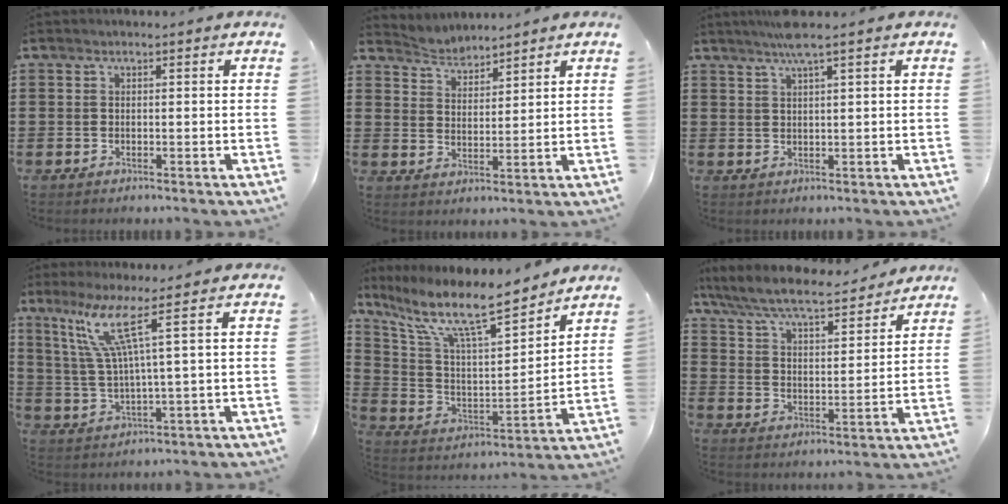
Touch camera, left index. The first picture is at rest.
{"total": 3.4, "force": [3.3, 0.5, -0.6], "torque": [-0.004, -0.013, 0.059]}
{"total": 3.4, "force": [2.4, -0.2, 2.5], "torque": [-0.054, 0.002, 0.042]}
{"total": 9.1, "force": [4.2, -0.3, 8.0], "torque": [-0.182, -0.013, 0.066]}
{"total": 12.5, "force": [9.6, 2.2, 7.6], "torque": [-0.177, -0.058, 0.160]}
{"total": 7.2, "force": [6.6, 0.5, 2.9], "torque": [-0.083, -0.041, 0.111]}